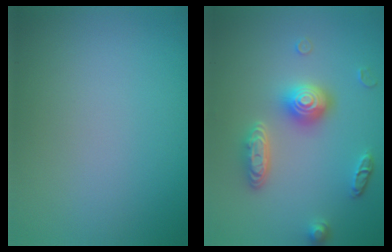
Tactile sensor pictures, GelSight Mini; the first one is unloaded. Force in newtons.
{"total": 4.1, "press": 3.4, "slide": 2.4}